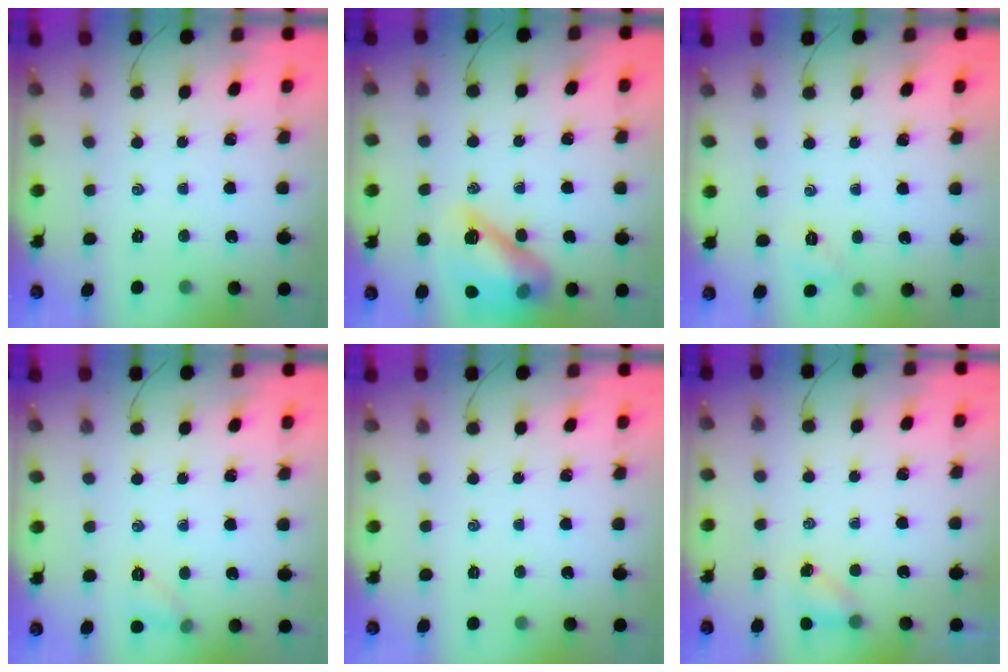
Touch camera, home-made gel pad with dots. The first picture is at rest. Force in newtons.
{"total": 14.2, "press": 13.9, "slide": 3.3}
{"total": 2.2, "press": 2.2, "slide": 0.5}
{"total": 5.8, "press": 5.6, "slide": 1.7}
{"total": 0.0}
{"total": 3.5, "press": 3.3, "slide": 1.0}